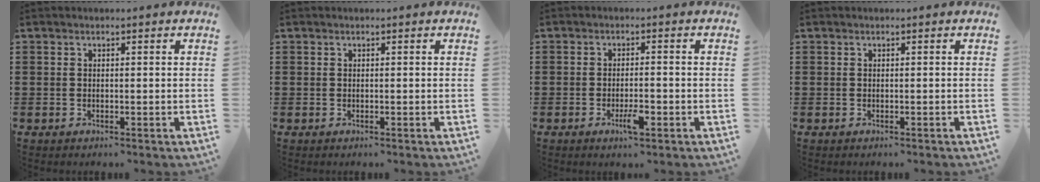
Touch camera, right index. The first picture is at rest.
{"total": 0.0}
{"total": 3.3, "force": [-1.5, 0.9, 2.8], "torque": [-0.052, 0.000, -0.029]}
{"total": 0.0}